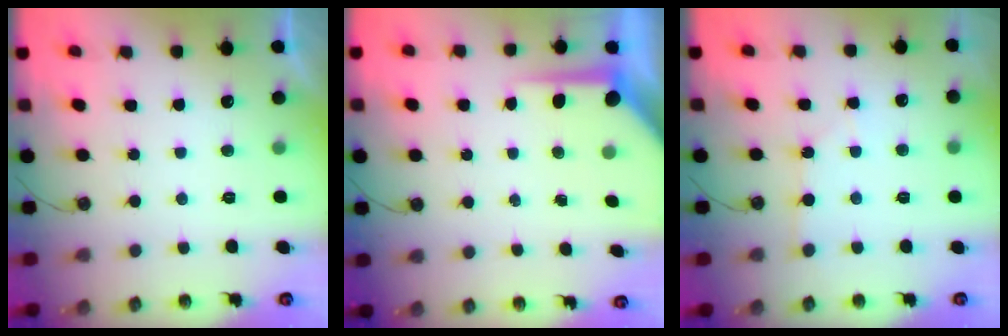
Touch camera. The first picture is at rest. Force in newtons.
{"total": 7.5, "press": 7.5, "slide": 0.7}
{"total": 2.3, "press": 2.3, "slide": 0.4}